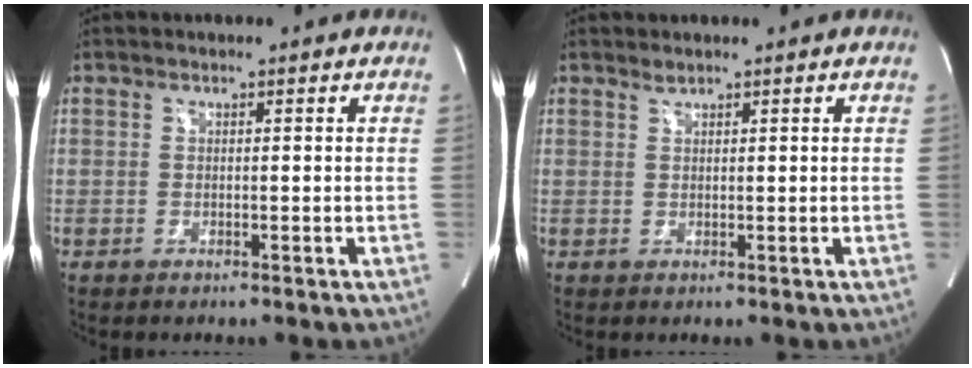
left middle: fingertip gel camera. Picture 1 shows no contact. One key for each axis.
{"total": 0.7, "fx": 0.7, "fy": 0.0, "fz": 0.1, "tx": -0.005, "ty": 0.001, "tz": 0.016}